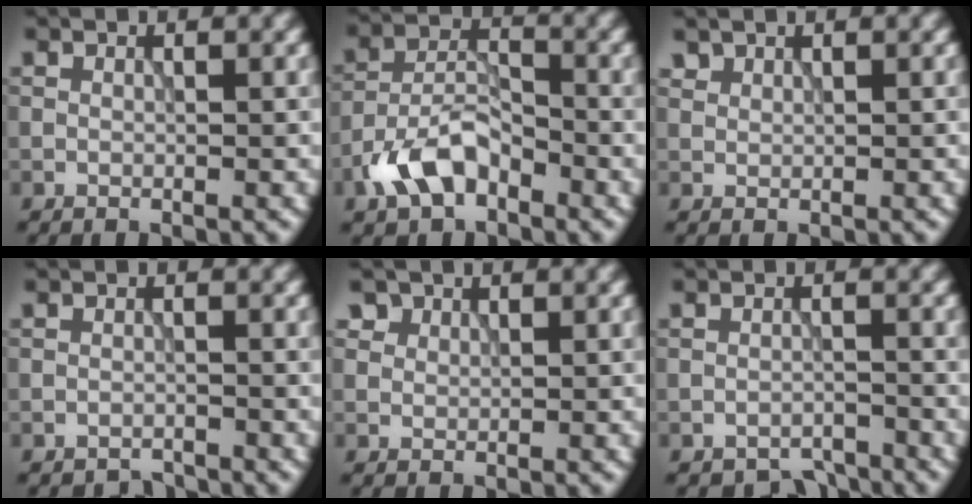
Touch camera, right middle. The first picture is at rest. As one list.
[{"total": 5.0, "force": [-3.1, 2.5, 3.0], "torque": [-0.055, 0.008, -0.067]}, {"total": 1.0, "force": [0.9, 0.5, 0.1], "torque": [-0.007, 0.002, 0.020]}, {"total": 1.1, "force": [-1.0, 0.1, -0.3], "torque": [0.006, -0.006, -0.022]}, {"total": 2.2, "force": [1.5, 1.5, 0.6], "torque": [-0.022, -0.011, 0.041]}, {"total": 2.1, "force": [-2.0, 0.6, 0.0], "torque": [0.008, -0.002, -0.036]}]